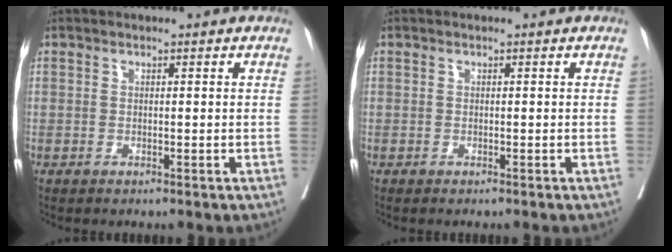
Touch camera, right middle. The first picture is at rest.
{"total": 1.2, "force": [-1.1, 0.1, 0.5], "torque": [-0.005, -0.002, -0.017]}